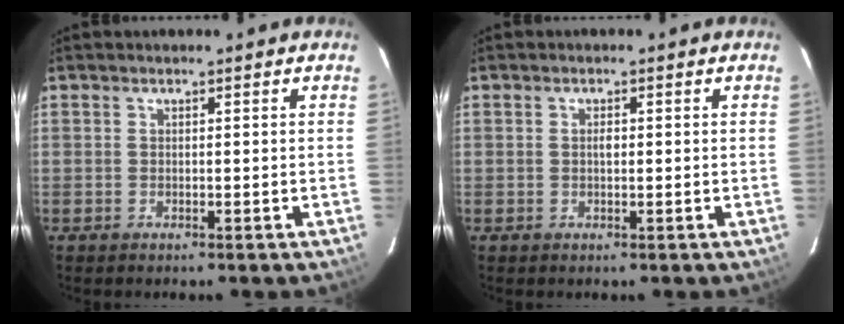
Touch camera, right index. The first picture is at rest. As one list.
[{"total": 1.0, "force": [0.0, 0.6, 0.8], "torque": [-0.013, 0.005, 0.000]}]